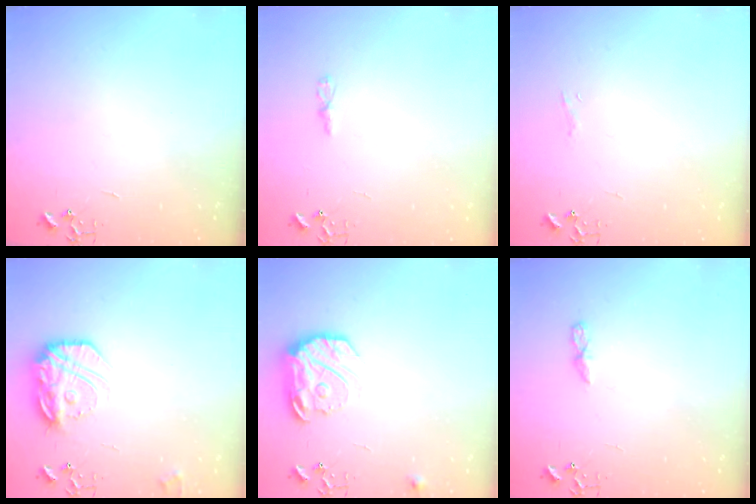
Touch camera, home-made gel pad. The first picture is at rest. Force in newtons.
{"total": 3.2, "press": 3.1, "slide": 0.4}
{"total": 4.2, "press": 4.2, "slide": 0.3}
{"total": 17.4, "press": 17.3, "slide": 1.2}
{"total": 16.2, "press": 16.1, "slide": 1.4}
{"total": 5.5, "press": 5.4, "slide": 0.4}